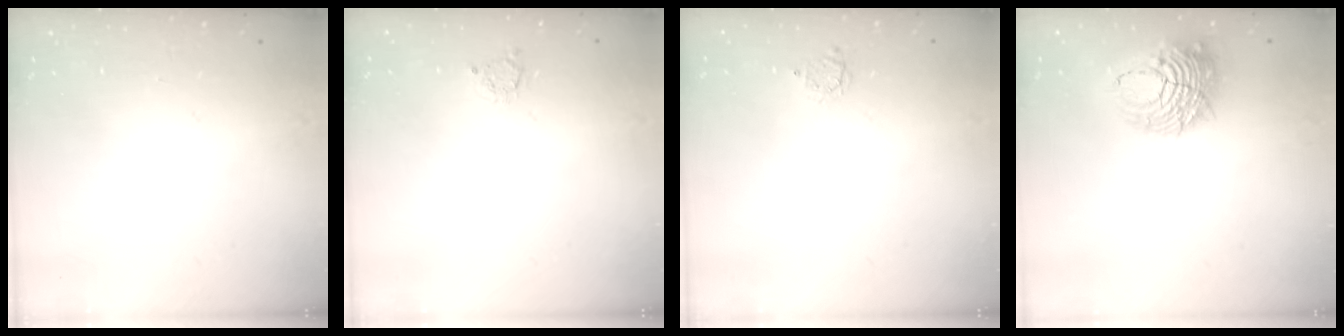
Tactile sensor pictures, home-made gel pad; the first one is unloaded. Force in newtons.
{"total": 2.5, "press": 2.5, "slide": 0.3}
{"total": 2.7, "press": 2.7, "slide": 0.2}
{"total": 10.9, "press": 10.8, "slide": 1.1}